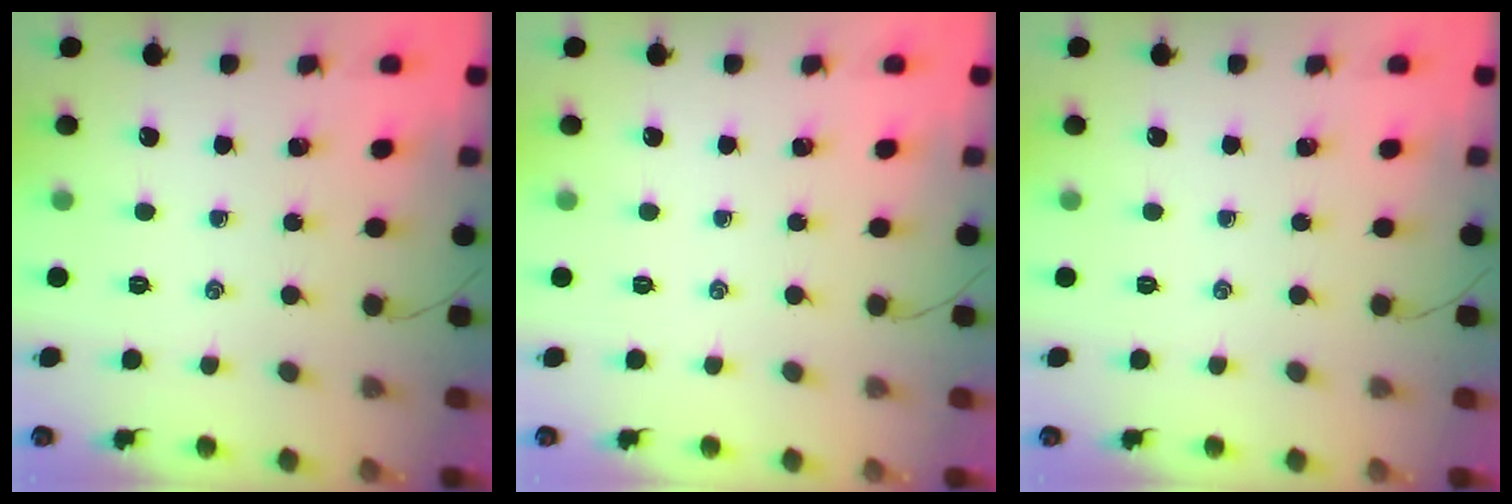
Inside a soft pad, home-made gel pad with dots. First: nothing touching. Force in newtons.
{"total": 0.0}
{"total": 0.0}